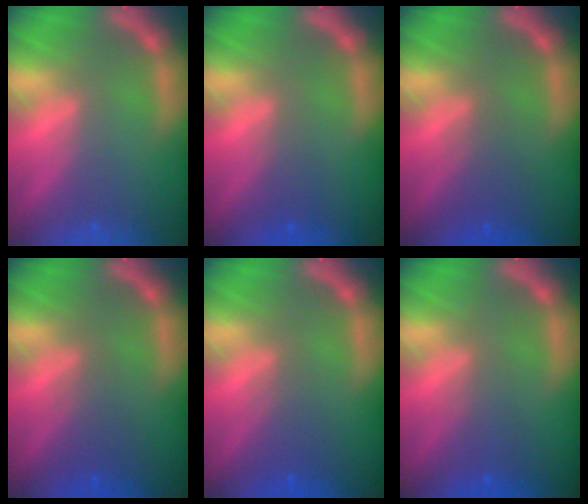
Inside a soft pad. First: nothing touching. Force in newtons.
{"total": 1.5}
{"total": 2.5}
{"total": 2.5}
{"total": 2.5}
{"total": 2.5}